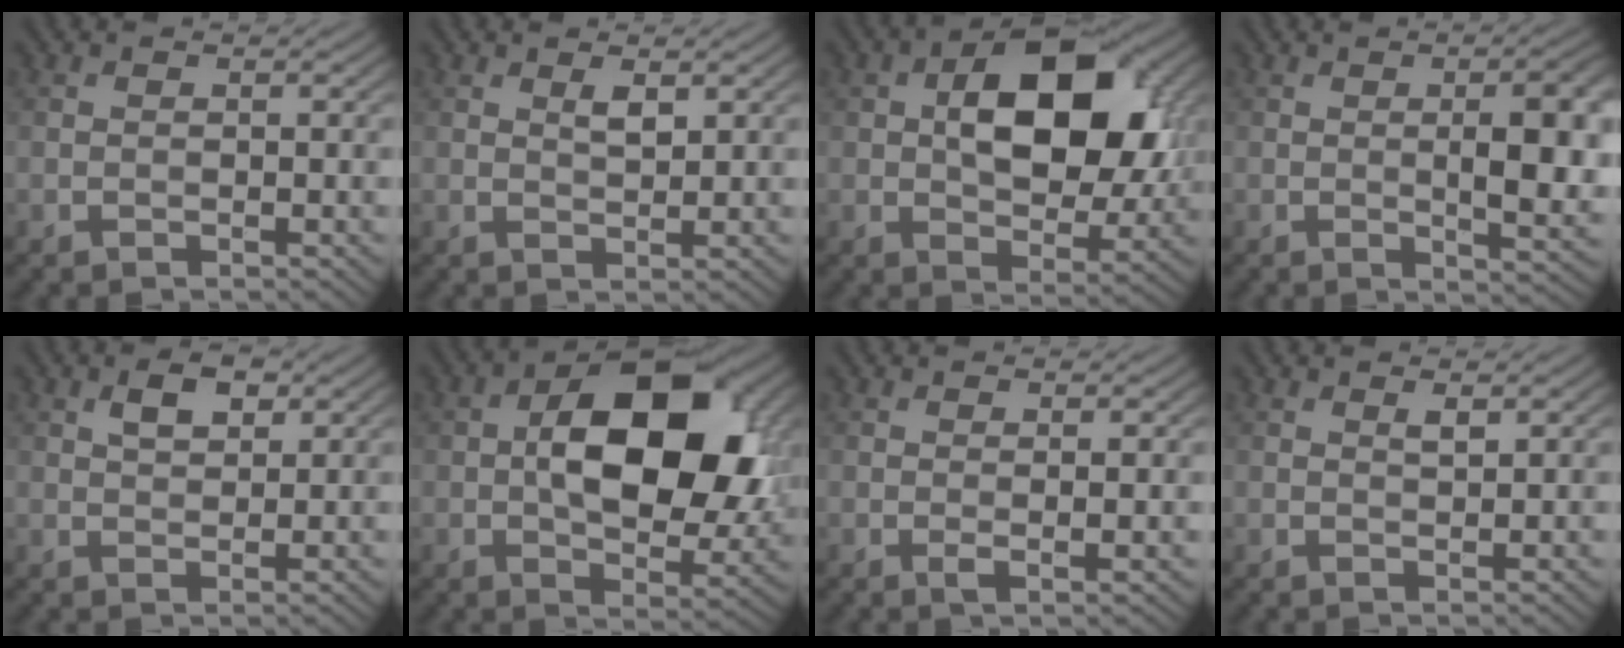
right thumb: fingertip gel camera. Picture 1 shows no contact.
{"total": 2.1, "force": [1.1, 0.8, 1.6], "torque": [-0.033, -0.003, 0.023]}
{"total": 12.8, "force": [2.1, 7.4, 10.3], "torque": [-0.150, 0.003, 0.032]}
{"total": 8.4, "force": [0.3, 2.8, 7.9], "torque": [-0.114, 0.003, 0.007]}
{"total": 3.3, "force": [1.5, 1.7, 2.3], "torque": [-0.043, 0.002, 0.027]}
{"total": 14.7, "force": [1.4, 8.3, 12.0], "torque": [-0.183, 0.004, 0.024]}
{"total": 1.6, "force": [0.3, 0.2, 1.5], "torque": [-0.032, -0.004, 0.005]}
{"total": 1.3, "force": [0.8, 0.3, 0.9], "torque": [-0.022, -0.002, 0.015]}